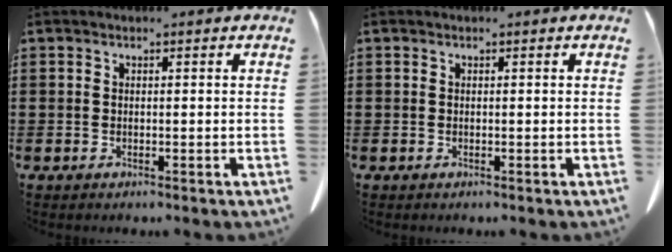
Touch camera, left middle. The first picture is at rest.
{"total": 0.0}